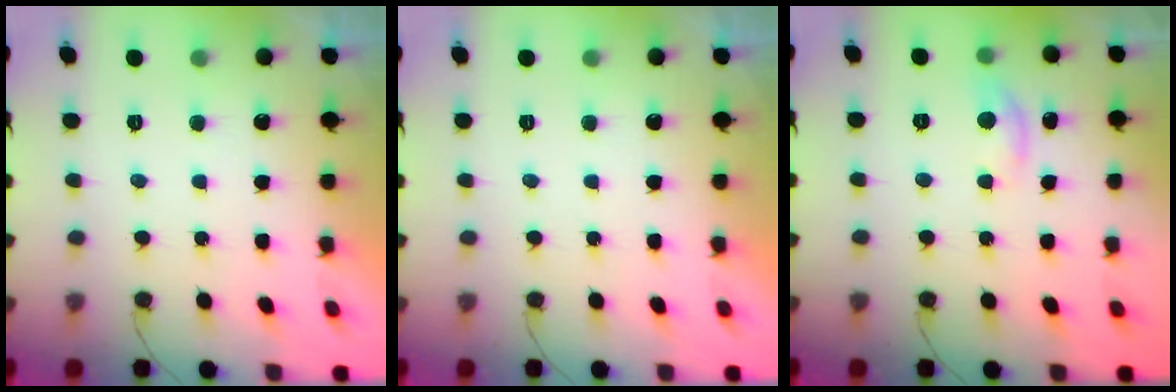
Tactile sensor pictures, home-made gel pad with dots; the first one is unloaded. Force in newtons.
{"total": 0.0}
{"total": 4.6, "press": 4.5, "slide": 0.4}